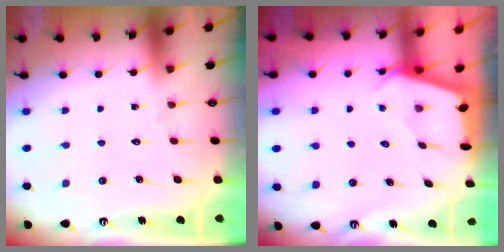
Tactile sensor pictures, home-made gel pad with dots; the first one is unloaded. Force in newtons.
{"total": 2.5, "press": 2.5, "slide": 0.3}